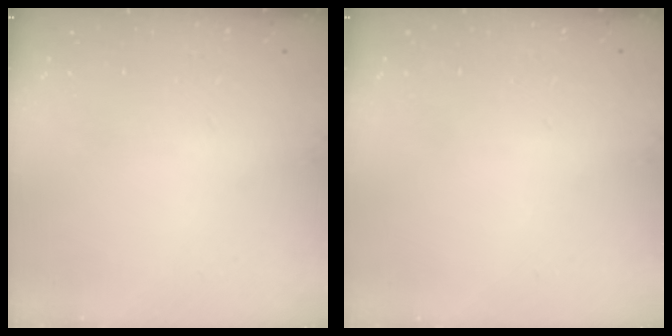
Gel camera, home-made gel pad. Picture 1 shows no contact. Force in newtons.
{"total": 0.0}